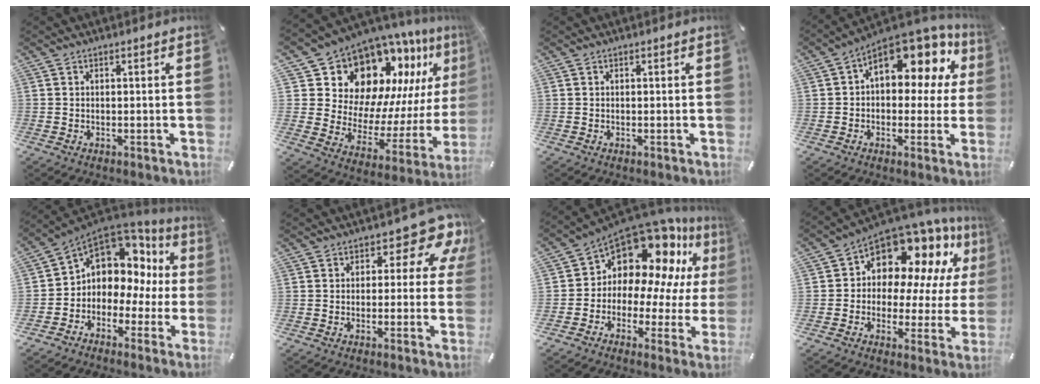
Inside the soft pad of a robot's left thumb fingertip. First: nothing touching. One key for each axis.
{"total": 16.9, "fx": 13.5, "fy": 8.9, "fz": 5.0, "tx": -0.083, "ty": -0.136, "tz": 0.246}
{"total": 0.0}
{"total": 13.1, "fx": 6.6, "fy": 7.5, "fz": 8.5, "tx": -0.111, "ty": -0.057, "tz": 0.113}
{"total": 8.4, "fx": 3.7, "fy": 7.0, "fz": 2.7, "tx": -0.050, "ty": -0.046, "tz": 0.067}
{"total": 10.2, "fx": 4.3, "fy": 5.5, "fz": 7.4, "tx": -0.087, "ty": -0.027, "tz": 0.072}
{"total": 14.7, "fx": 9.4, "fy": 9.0, "fz": 6.9, "tx": -0.127, "ty": -0.095, "tz": 0.164}
{"total": 13.7, "fx": 9.4, "fy": 8.1, "fz": 5.7, "tx": -0.103, "ty": -0.083, "tz": 0.169}